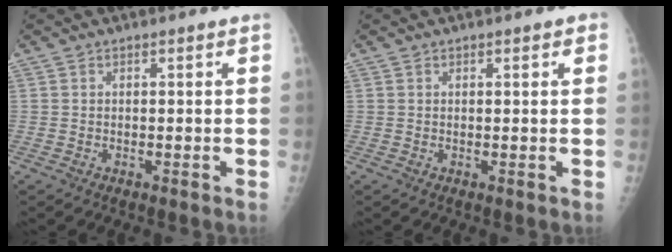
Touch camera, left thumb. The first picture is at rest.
{"total": 1.3, "force": [0.7, 0.5, 0.9], "torque": [-0.006, 0.001, 0.006]}